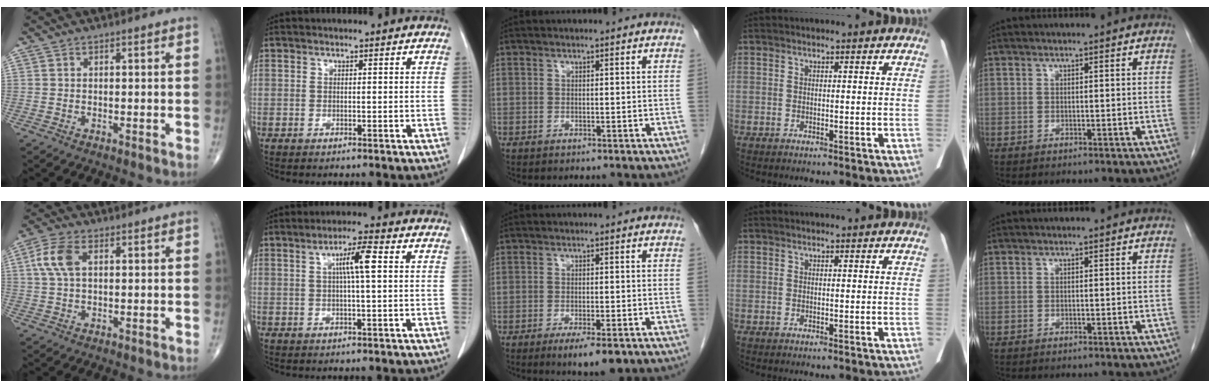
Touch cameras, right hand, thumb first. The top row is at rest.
{"thumb": {"total": 6.6, "force": [1.7, 3.6, 5.3], "torque": [-0.125, 0.013, 0.033]}, "index": {"total": 5.3, "force": [1.2, 0.2, 5.2], "torque": [-0.092, 0.007, 0.019]}, "middle": {"total": 5.3, "force": [-3.3, 1.1, 4.1], "torque": [-0.059, -0.011, -0.044]}}